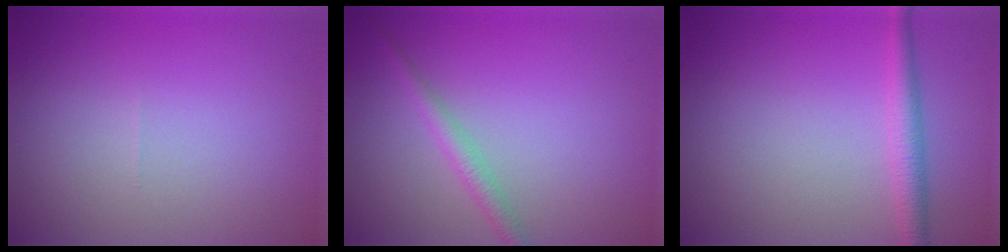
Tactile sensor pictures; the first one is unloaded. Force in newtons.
{"total": 1.8, "press": 1.8, "slide": 0.1}
{"total": 2.3, "press": 2.3, "slide": 0.1}